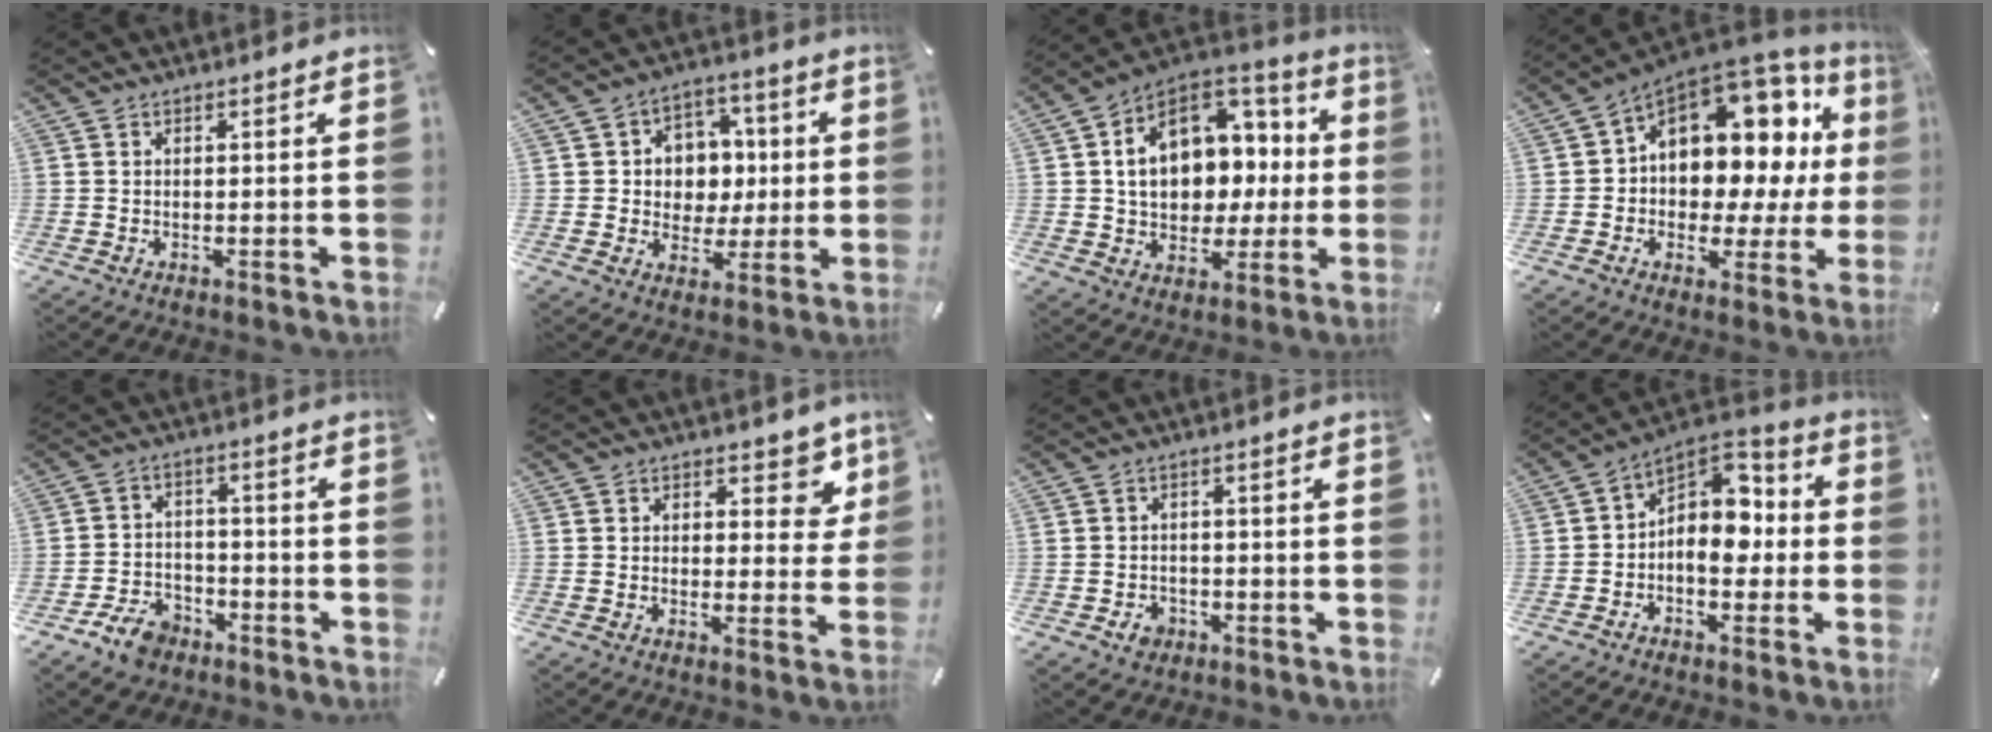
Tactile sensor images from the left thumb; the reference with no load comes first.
{"total": 8.8, "force": [0.2, 8.5, 2.1], "torque": [-0.024, -0.002, 0.006]}
{"total": 16.3, "force": [2.3, 13.1, 9.5], "torque": [-0.151, -0.009, 0.048]}
{"total": 12.6, "force": [5.4, 8.9, 7.1], "torque": [-0.090, -0.067, 0.092]}
{"total": 7.5, "force": [-4.9, 4.9, 2.9], "torque": [-0.056, 0.030, -0.091]}
{"total": 6.5, "force": [3.7, 4.2, 3.2], "torque": [-0.012, -0.021, 0.058]}
{"total": 3.6, "force": [-1.6, 3.0, 1.3], "torque": [-0.013, 0.004, -0.031]}
{"total": 9.9, "force": [-0.8, 7.3, 6.7], "torque": [-0.099, -0.003, -0.021]}